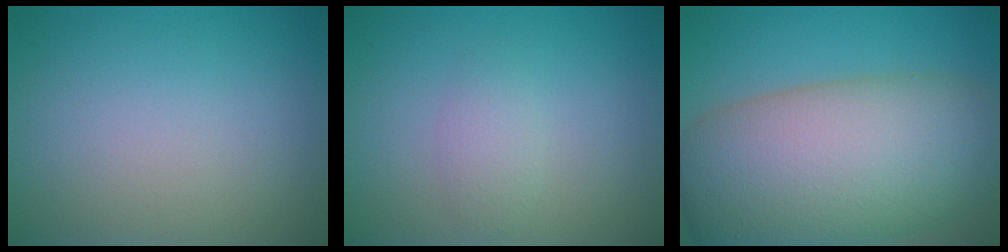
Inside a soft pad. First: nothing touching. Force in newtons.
{"total": 1.7, "press": 1.7, "slide": 0.0}
{"total": 13.6, "press": 13.6, "slide": 0.7}